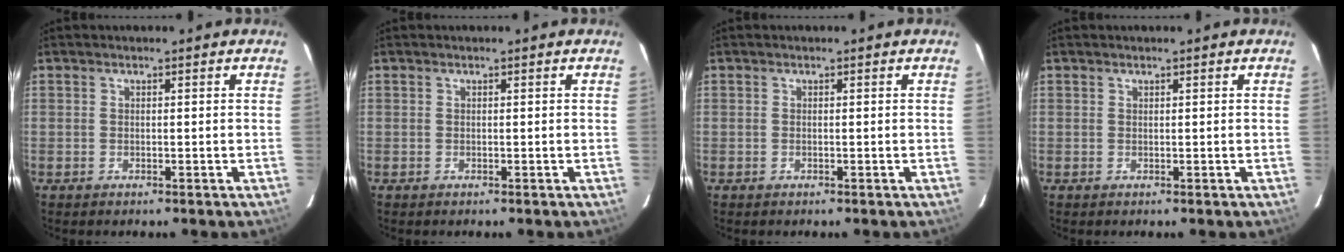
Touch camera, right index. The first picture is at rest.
{"total": 0.0}
{"total": 0.0}
{"total": 0.0}